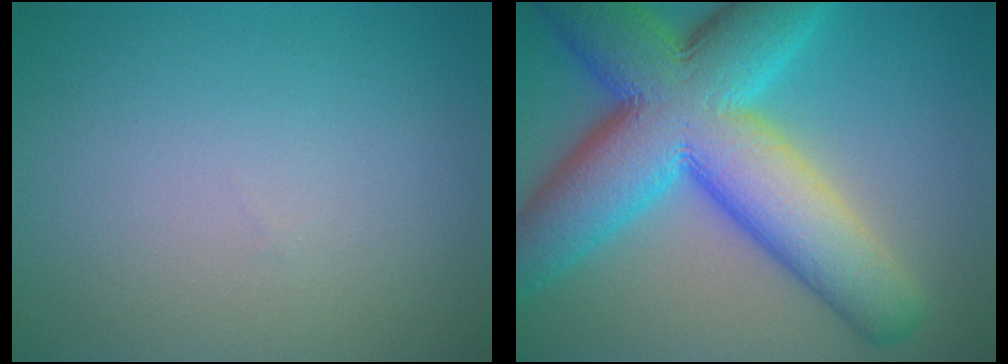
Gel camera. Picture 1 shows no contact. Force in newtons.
{"total": 14.8, "press": 14.8, "slide": 0.4}